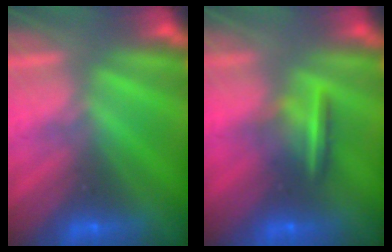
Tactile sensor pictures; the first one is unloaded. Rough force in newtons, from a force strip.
{"total": 7.3}